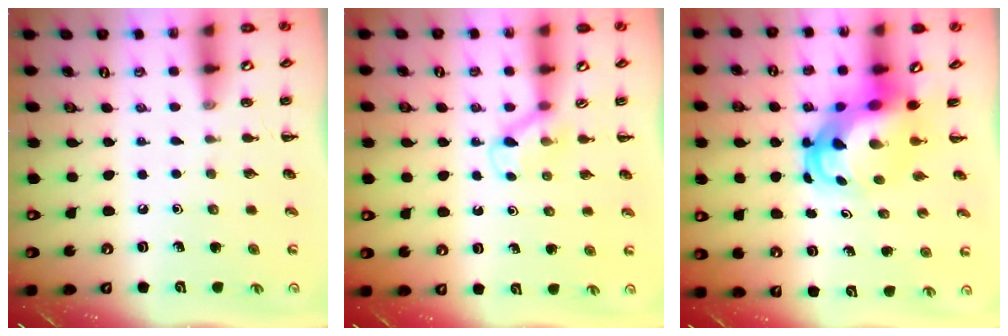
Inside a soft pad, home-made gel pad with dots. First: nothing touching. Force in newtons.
{"total": 2.9, "press": 2.7, "slide": 1.1}
{"total": 6.9, "press": 6.7, "slide": 2.0}